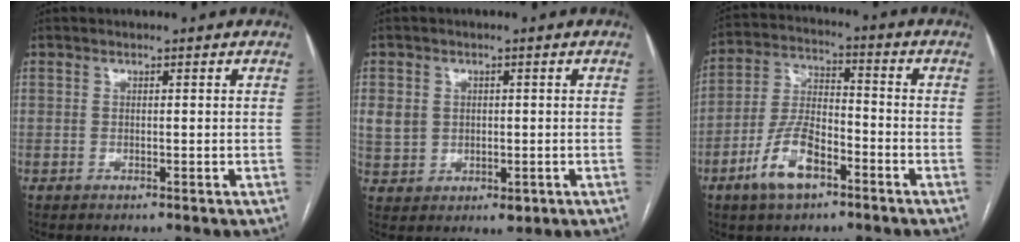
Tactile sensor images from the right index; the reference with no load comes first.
{"total": 7.9, "force": [0.3, 6.8, 4.0], "torque": [-0.099, 0.005, 0.025]}
{"total": 10.1, "force": [-5.4, 4.4, 7.4], "torque": [-0.162, 0.011, -0.098]}